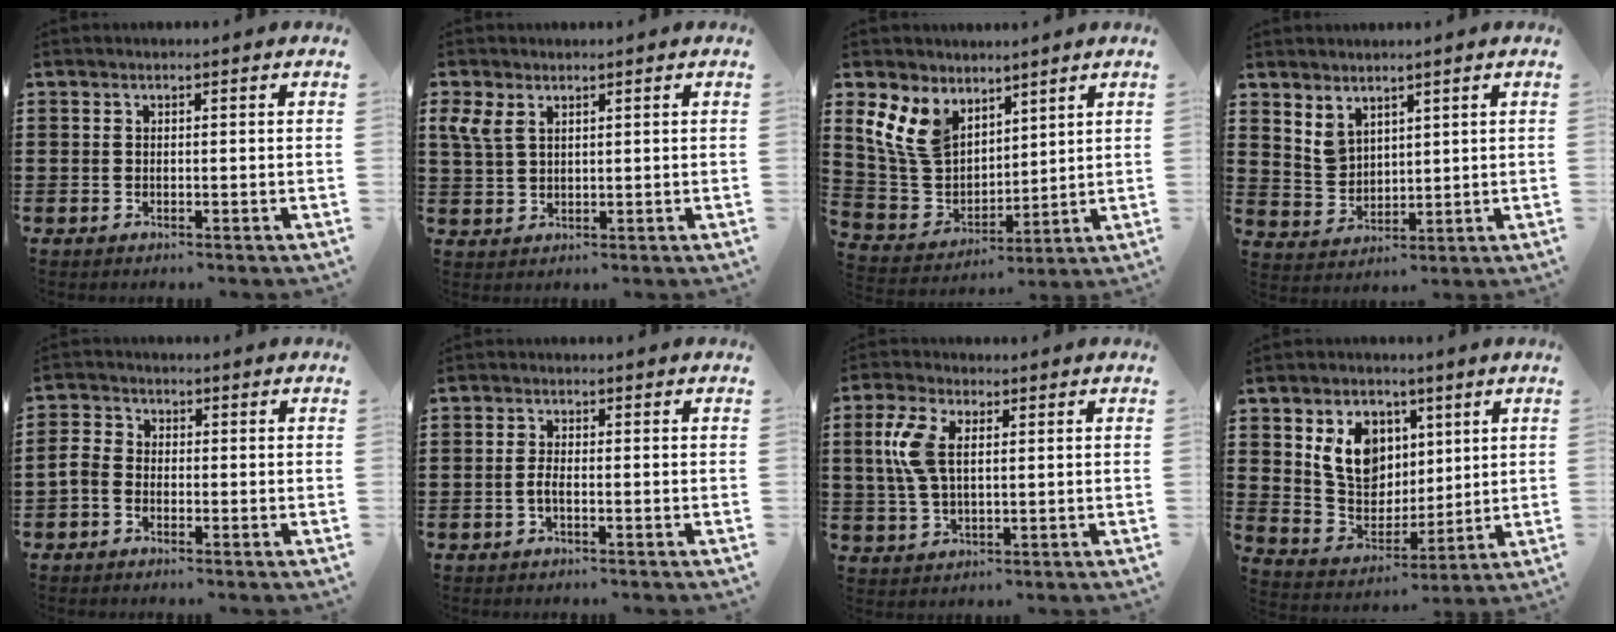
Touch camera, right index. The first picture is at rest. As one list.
[{"total": 3.7, "force": [1.9, 2.0, 2.5], "torque": [-0.066, 0.002, 0.033]}, {"total": 9.3, "force": [5.3, 6.4, 4.1], "torque": [-0.135, -0.017, 0.101]}, {"total": 3.8, "force": [3.1, 2.0, 0.6], "torque": [-0.025, -0.001, 0.062]}, {"total": 2.5, "force": [-1.7, 1.4, 1.1], "torque": [-0.038, 0.000, -0.039]}, {"total": 1.8, "force": [-0.7, 0.4, 1.6], "torque": [-0.044, -0.005, -0.018]}, {"total": 6.8, "force": [1.5, 3.4, 5.7], "torque": [-0.142, 0.004, 0.019]}, {"total": 9.1, "force": [3.6, 7.2, 4.2], "torque": [-0.098, 0.011, 0.068]}]